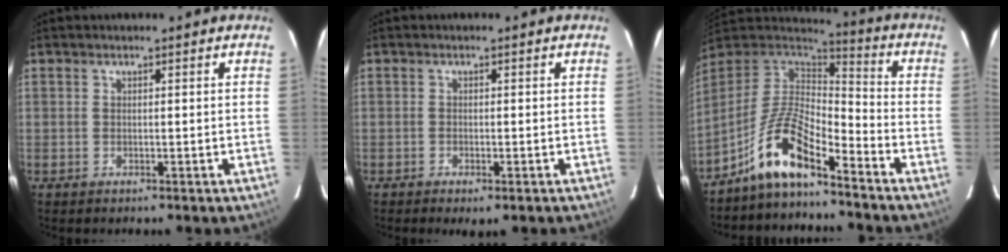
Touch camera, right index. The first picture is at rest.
{"total": 2.7, "force": [-1.9, 0.9, 1.8], "torque": [-0.022, -0.005, -0.024]}
{"total": 11.1, "force": [-7.9, 2.8, 7.4], "torque": [-0.158, 0.027, -0.149]}